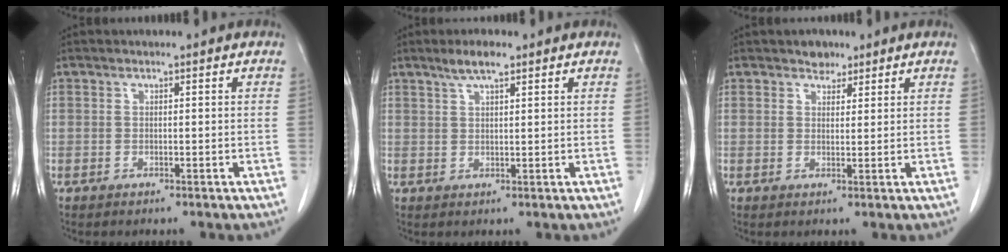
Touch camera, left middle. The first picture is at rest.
{"total": 3.6, "force": [2.6, 0.6, 2.4], "torque": [-0.051, 0.005, 0.049]}
{"total": 2.4, "force": [1.8, 1.4, 0.5], "torque": [-0.008, 0.001, 0.028]}